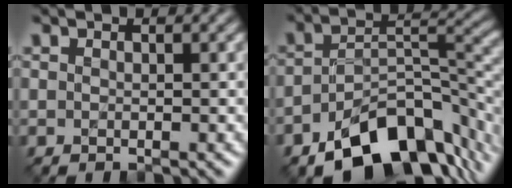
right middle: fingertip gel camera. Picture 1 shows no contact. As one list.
[{"total": 11.3, "force": [-6.8, 5.7, 7.0], "torque": [-0.095, -0.003, -0.118]}]